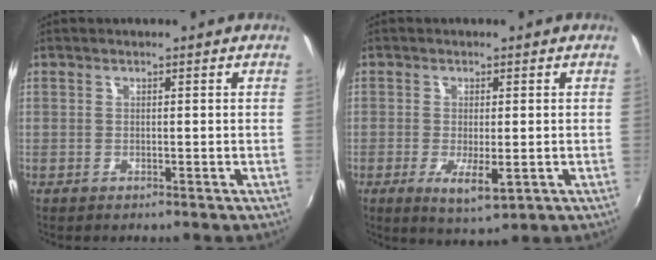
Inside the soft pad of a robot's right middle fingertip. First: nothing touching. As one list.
[{"total": 5.6, "force": [-1.7, 1.7, 5.0], "torque": [-0.098, -0.018, -0.024]}]